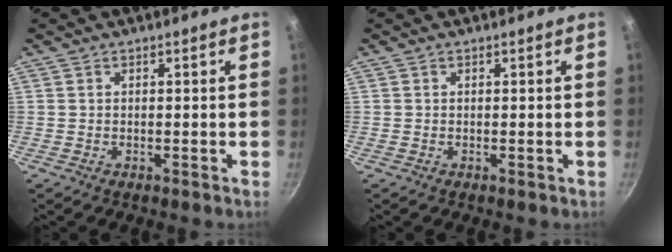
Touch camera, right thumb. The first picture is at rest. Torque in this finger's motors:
{"motor_torque": [-0.12, 0.42, 0.24, 0.02, 0.00]}